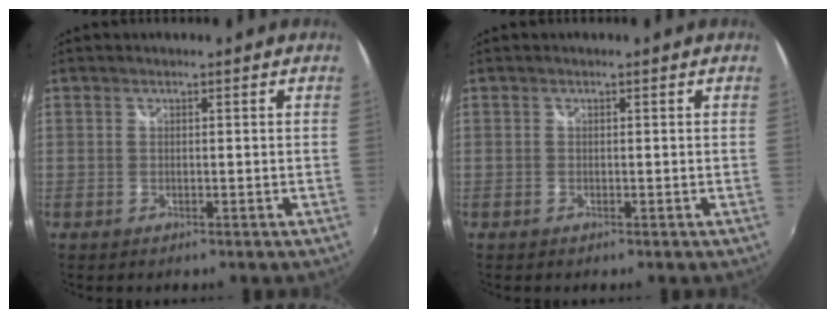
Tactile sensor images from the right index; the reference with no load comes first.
{"total": 0.0}